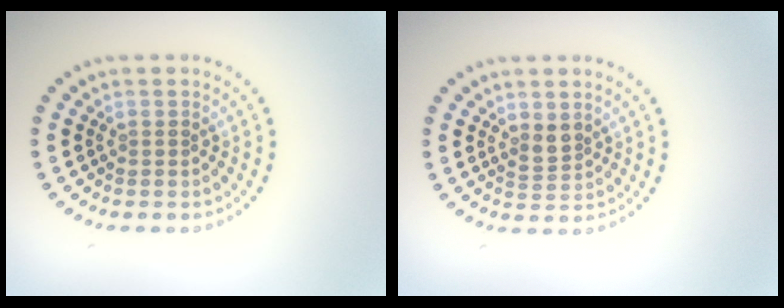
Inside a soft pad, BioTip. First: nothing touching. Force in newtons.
{"total": 1.7, "press": 1.4, "slide": 1.0}